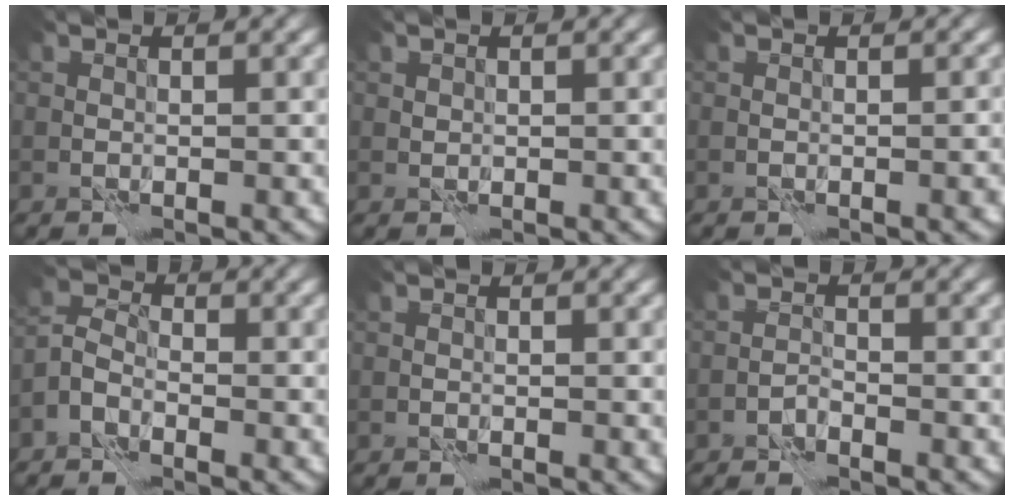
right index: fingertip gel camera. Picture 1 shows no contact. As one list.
[{"total": 0.6, "force": [-0.1, 0.6, 0.2], "torque": [-0.005, 0.000, -0.002]}, {"total": 1.4, "force": [-0.7, 0.3, 1.2], "torque": [-0.016, 0.001, -0.010]}, {"total": 2.4, "force": [-1.6, 1.4, 1.2], "torque": [-0.027, 0.006, -0.045]}, {"total": 0.0}, {"total": 0.8, "force": [-0.7, 0.2, 0.3], "torque": [-0.008, 0.004, -0.018]}]